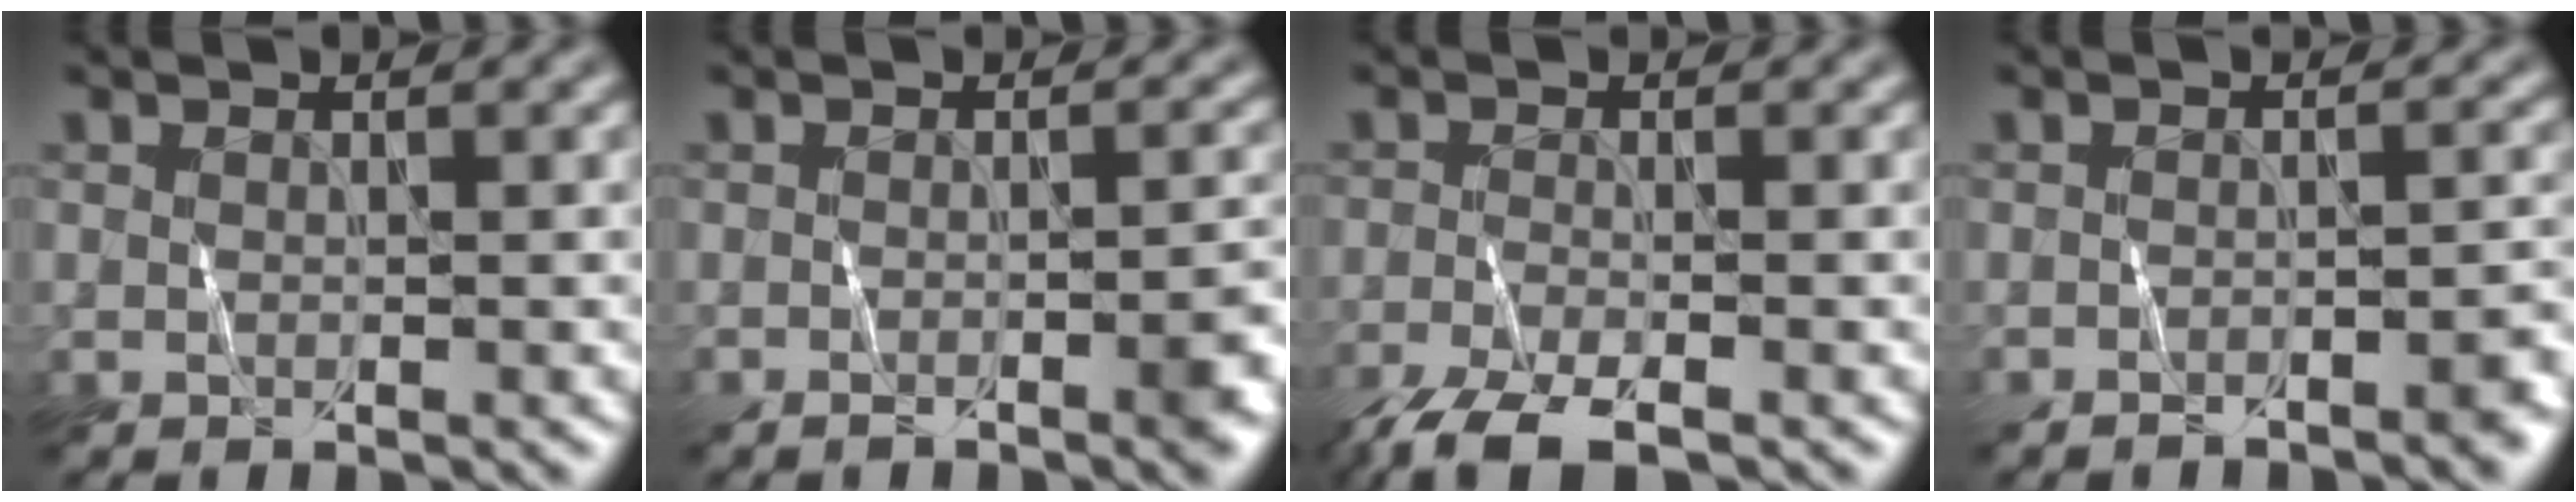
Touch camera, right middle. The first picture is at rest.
{"total": 2.8, "force": [-1.5, 0.6, 2.2], "torque": [-0.020, 0.002, -0.028]}
{"total": 4.6, "force": [-3.7, 0.8, 2.7], "torque": [-0.045, -0.010, -0.078]}
{"total": 2.4, "force": [-2.0, 0.3, 1.1], "torque": [-0.005, 0.004, -0.036]}